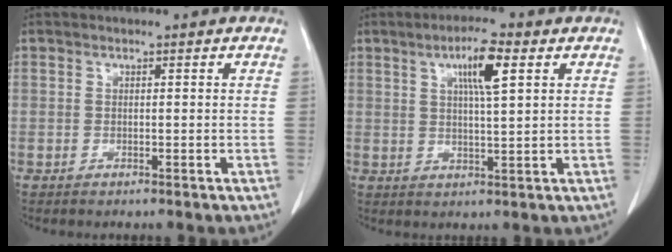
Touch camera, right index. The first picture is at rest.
{"total": 6.6, "force": [2.8, 0.5, 6.0], "torque": [-0.104, 0.004, 0.046]}